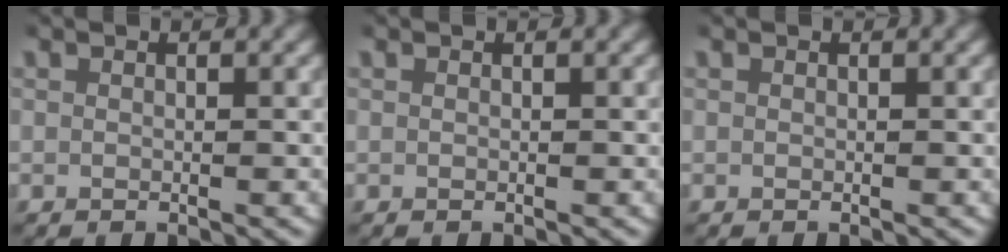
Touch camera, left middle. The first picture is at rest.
{"total": 0.0}
{"total": 0.0}